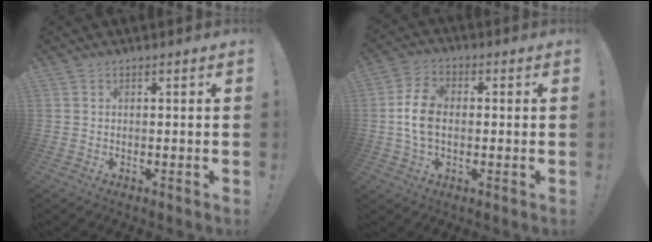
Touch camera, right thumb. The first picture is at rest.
{"total": 9.2, "force": [-0.7, 6.0, 6.9], "torque": [-0.129, 0.006, -0.009]}